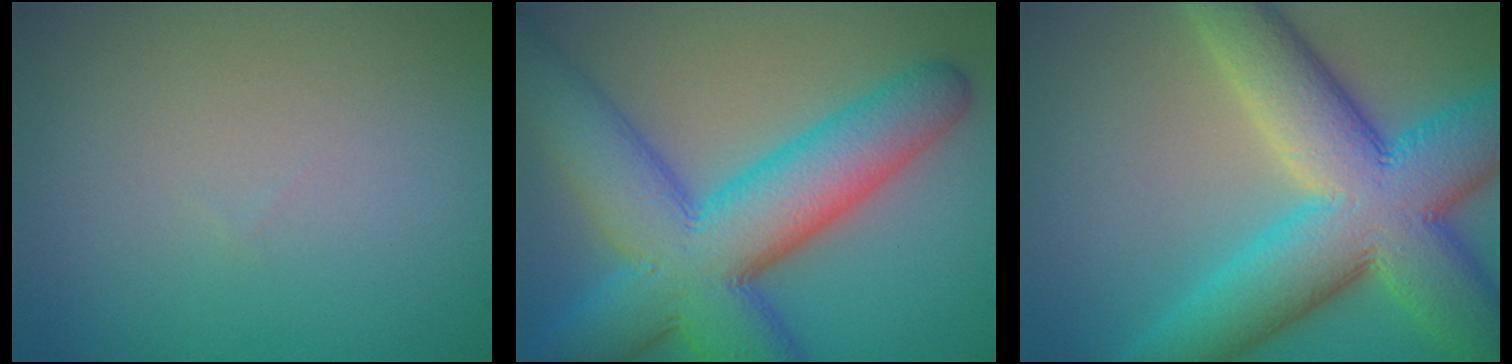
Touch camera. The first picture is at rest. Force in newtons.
{"total": 12.1, "press": 12.1, "slide": 0.2}
{"total": 12.7, "press": 12.7, "slide": 0.6}